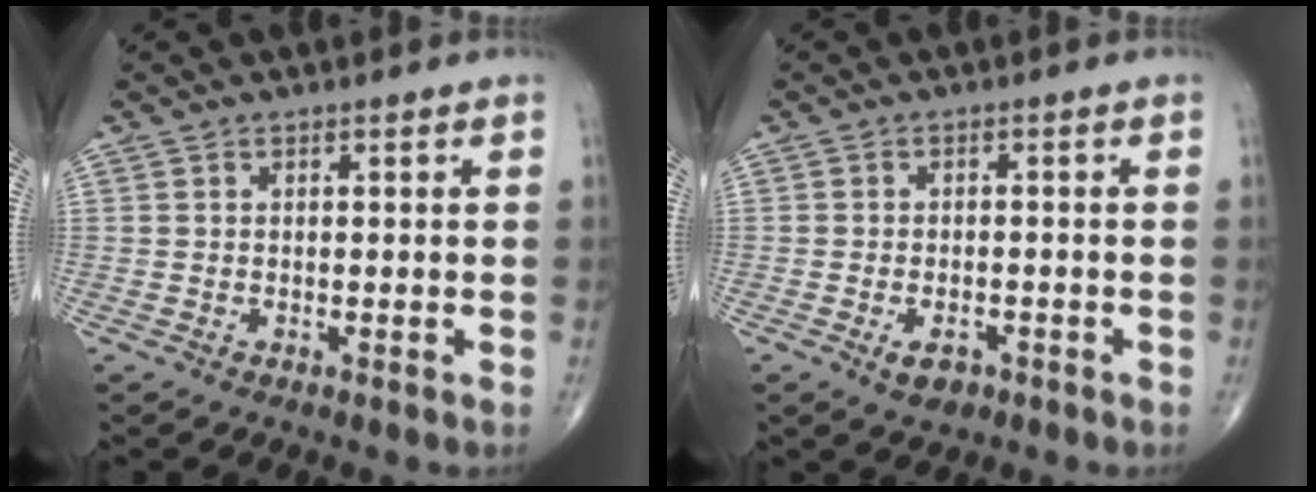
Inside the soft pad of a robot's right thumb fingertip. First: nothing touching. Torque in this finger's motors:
{"motor_torque": [-0.12, 0.12, 0.11, 0.26, 0.11]}